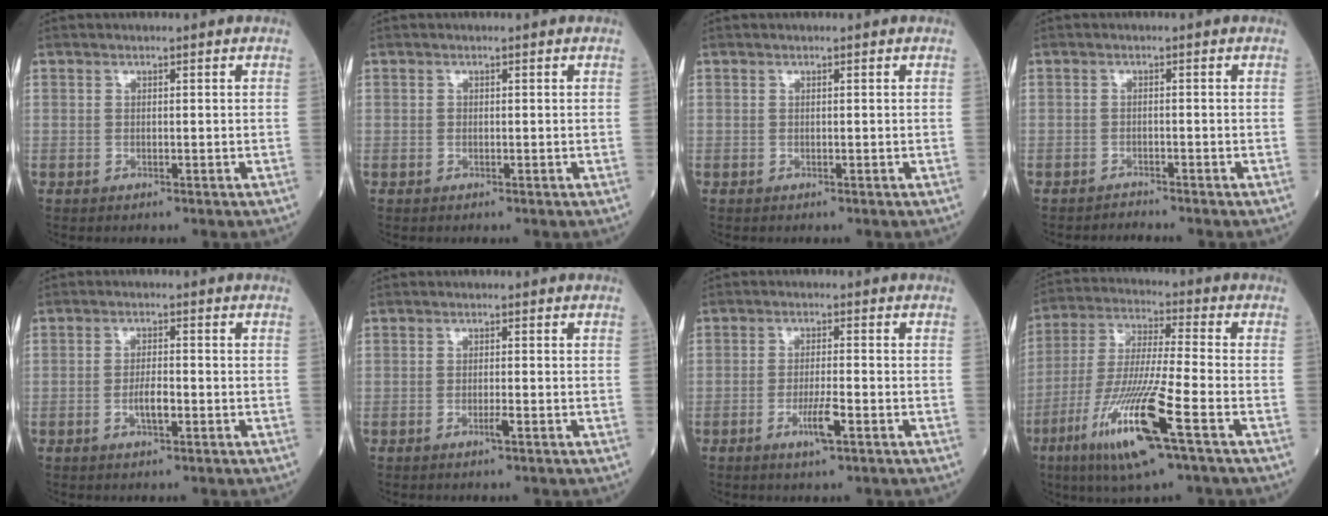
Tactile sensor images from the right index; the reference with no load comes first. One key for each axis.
{"total": 0.0}
{"total": 0.0}
{"total": 1.4, "fx": -1.2, "fy": -0.4, "fz": -0.5, "tx": 0.004, "ty": -0.010, "tz": -0.020}
{"total": 3.0, "fx": -1.0, "fy": 0.8, "fz": 2.7, "tx": -0.049, "ty": 0.002, "tz": -0.017}
{"total": 1.3, "fx": -0.7, "fy": -0.1, "fz": 1.1, "tx": -0.024, "ty": -0.002, "tz": -0.014}
{"total": 4.1, "fx": -1.9, "fy": 0.2, "fz": 3.7, "tx": -0.072, "ty": -0.006, "tz": -0.036}
{"total": 15.7, "fx": -7.3, "fy": 0.2, "fz": 13.9, "tx": -0.291, "ty": -0.029, "tz": -0.135}